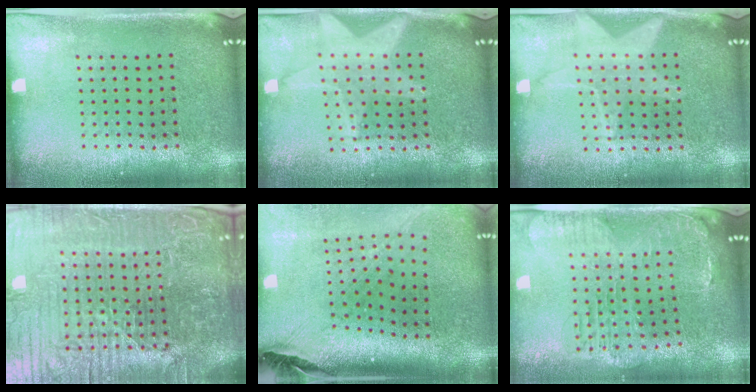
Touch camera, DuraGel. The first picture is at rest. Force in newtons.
{"total": 2.0, "press": 1.7, "slide": 1.0}
{"total": 1.1, "press": 1.1, "slide": 0.1}
{"total": 8.0, "press": 7.1, "slide": 3.7}
{"total": 2.7, "press": 1.9, "slide": 1.9}
{"total": 1.5, "press": 1.4, "slide": 0.4}